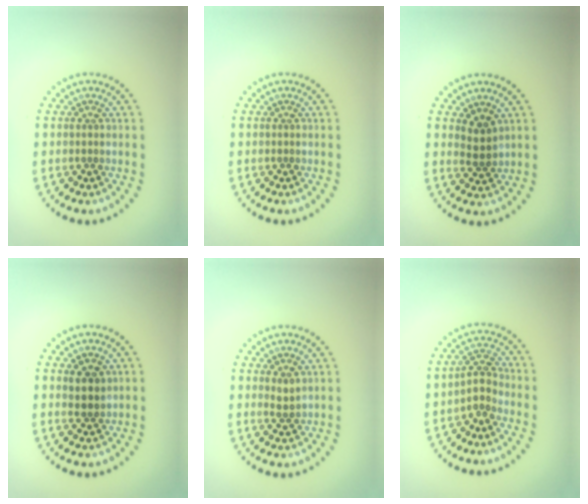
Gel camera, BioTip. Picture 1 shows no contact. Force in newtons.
{"total": 0.0}
{"total": 1.8, "press": 1.5, "slide": 1.1}
{"total": 2.0, "press": 1.9, "slide": 0.8}
{"total": 0.9, "press": 0.8, "slide": 0.4}
{"total": 2.0, "press": 1.6, "slide": 1.2}